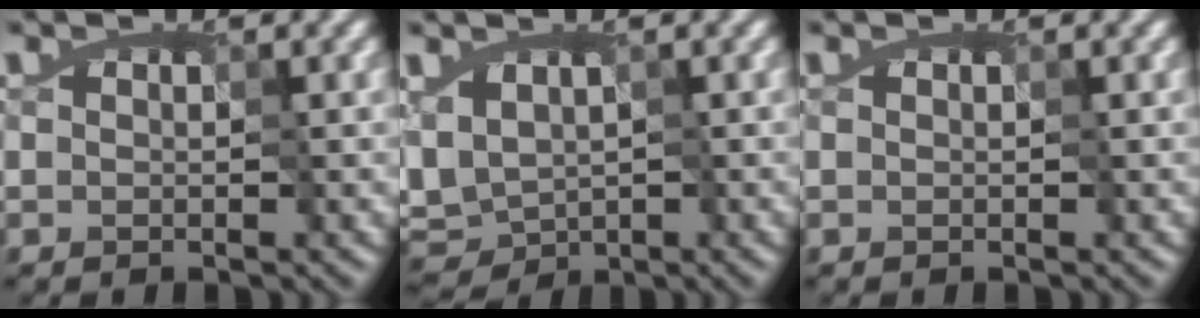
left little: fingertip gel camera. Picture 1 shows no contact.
{"total": 3.1, "force": [-1.2, 2.4, 1.7], "torque": [-0.038, -0.010, -0.016]}
{"total": 0.0}